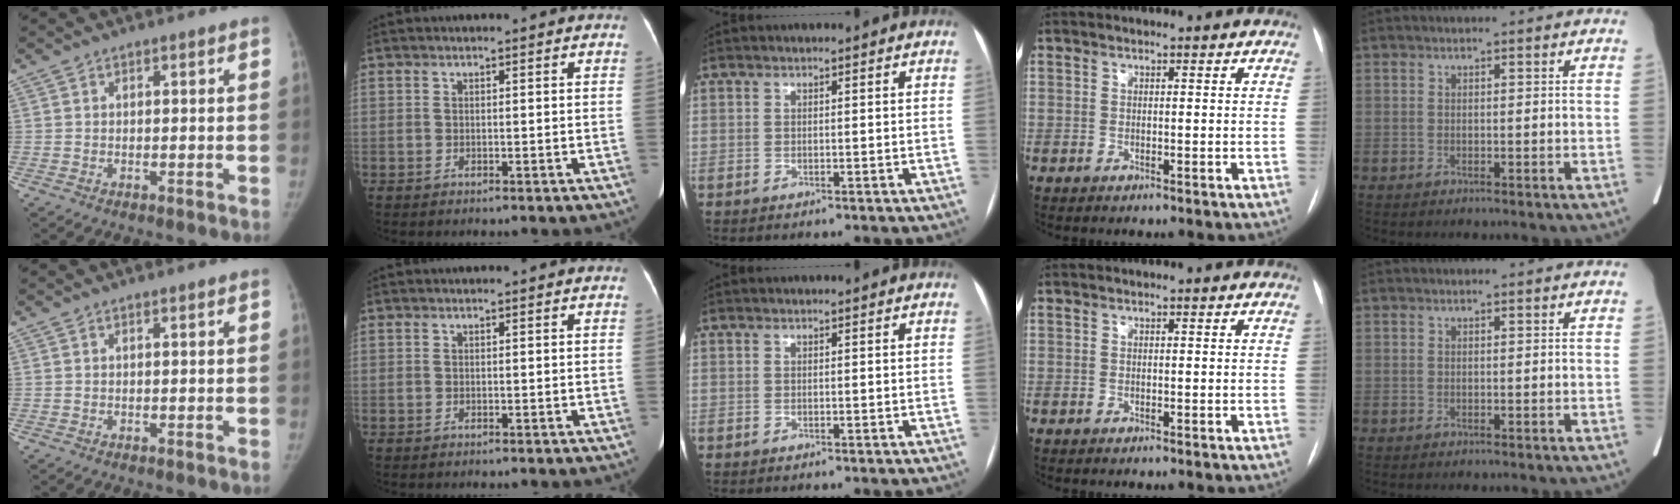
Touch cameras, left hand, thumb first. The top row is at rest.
{}